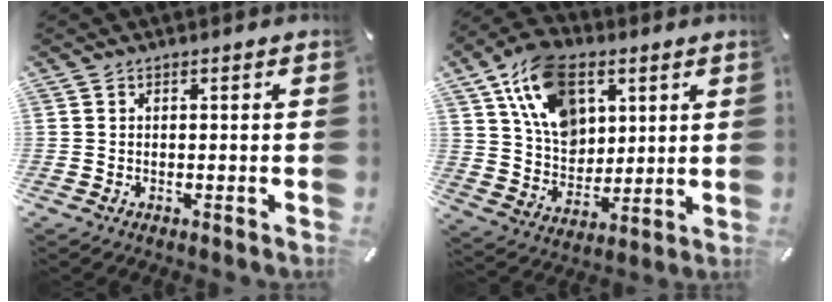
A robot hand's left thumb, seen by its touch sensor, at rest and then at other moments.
{"total": 15.9, "force": [7.5, 11.2, 8.5], "torque": [-0.172, -0.020, 0.142]}